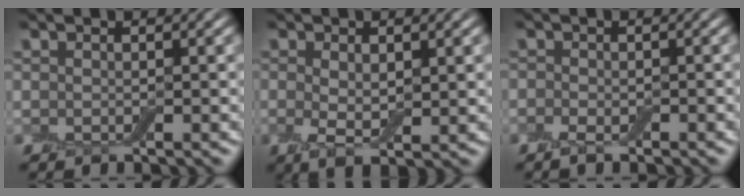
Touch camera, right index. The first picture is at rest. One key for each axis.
{"total": 3.1, "fx": 0.3, "fy": 1.3, "fz": 2.8, "tx": -0.054, "ty": -0.004, "tz": 0.007}
{"total": 1.6, "fx": -1.0, "fy": 0.8, "fz": 1.0, "tx": -0.018, "ty": -0.001, "tz": -0.020}